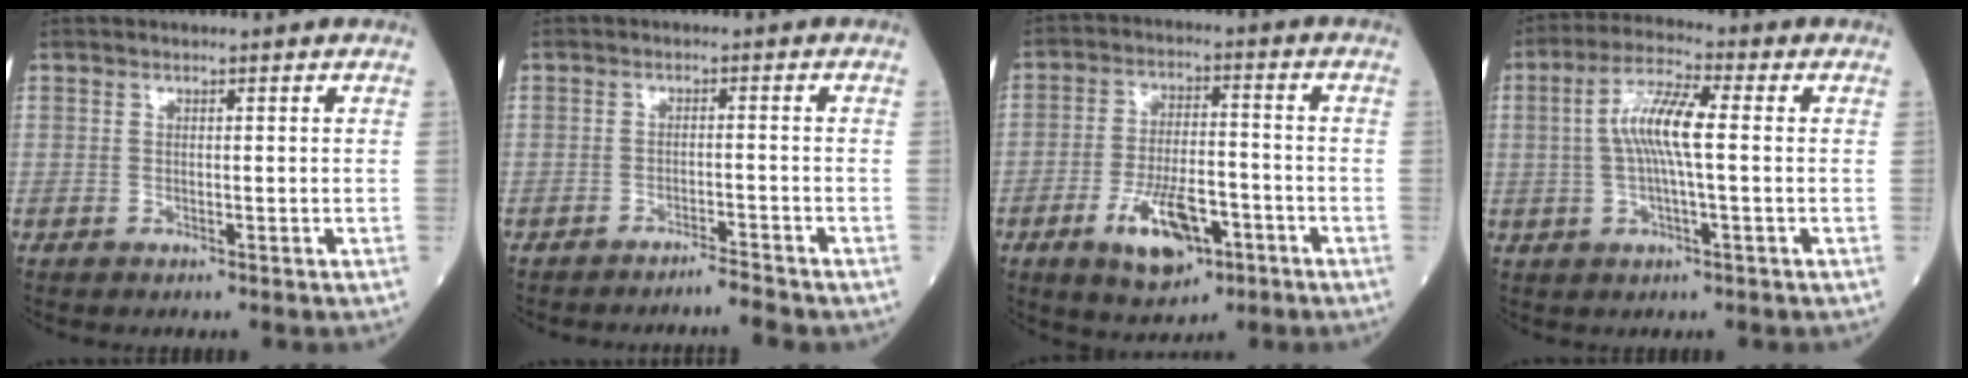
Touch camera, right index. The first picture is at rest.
{"total": 2.8, "force": [-2.6, -0.8, 0.3], "torque": [-0.002, -0.010, -0.042]}
{"total": 10.3, "force": [-4.8, 4.1, 8.1], "torque": [-0.153, -0.003, -0.077]}
{"total": 7.9, "force": [0.5, 1.0, 7.9], "torque": [-0.162, 0.012, 0.003]}